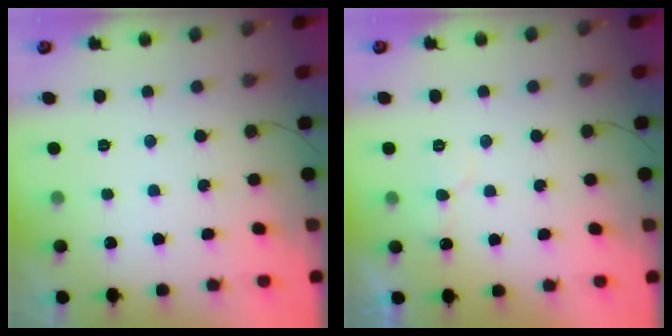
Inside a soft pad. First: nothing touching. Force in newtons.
{"total": 5.4, "press": 5.4, "slide": 0.2}